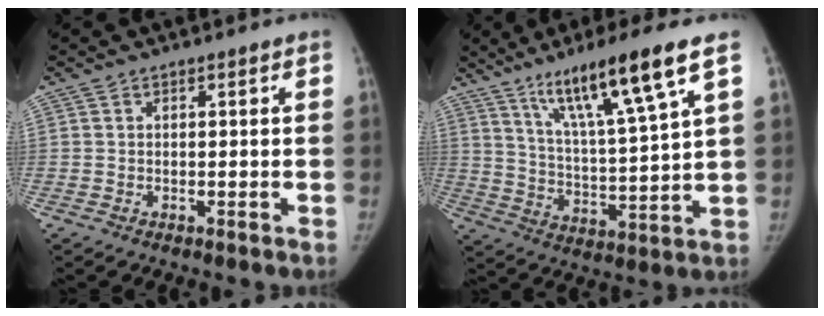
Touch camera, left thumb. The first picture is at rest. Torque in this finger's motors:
{"motor_torque": [0.74, -0.35, 1.10, -1.01, 0.10]}